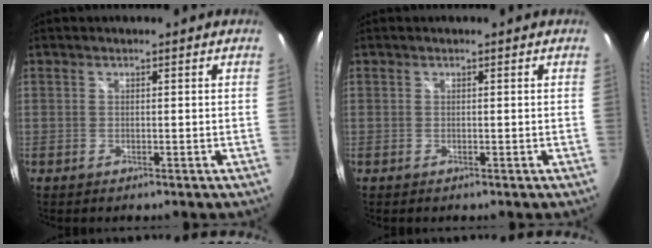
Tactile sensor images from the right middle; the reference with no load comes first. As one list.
[{"total": 0.0}]